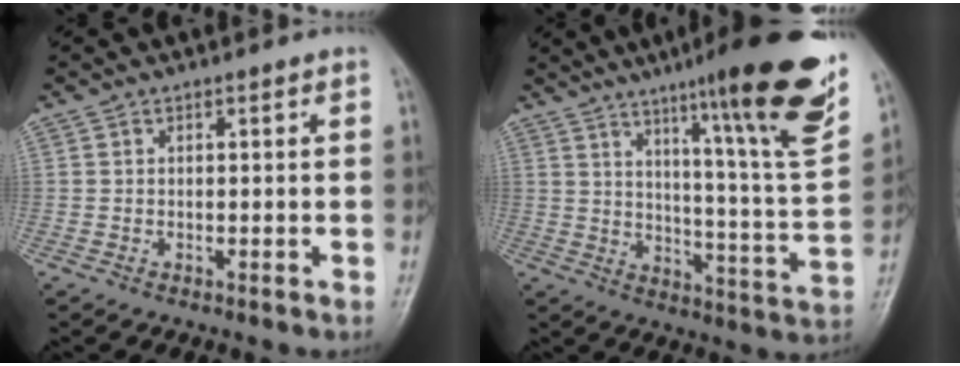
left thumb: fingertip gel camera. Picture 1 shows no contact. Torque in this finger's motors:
{"motor_torque": [0.97, -0.32, 1.68, -1.08, 0.32]}